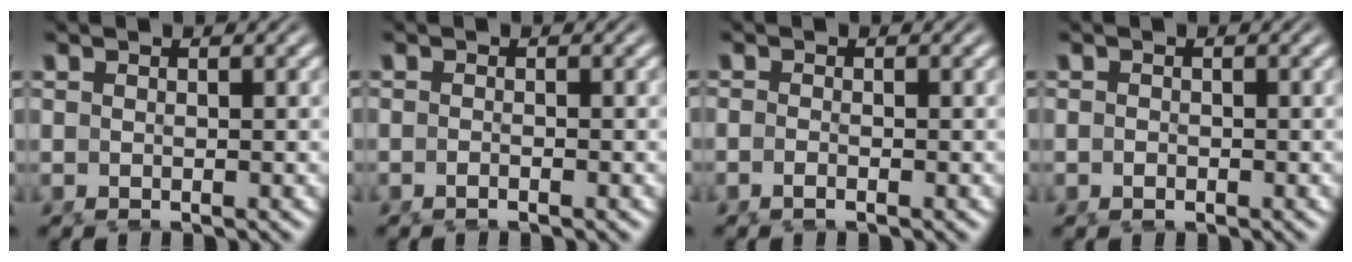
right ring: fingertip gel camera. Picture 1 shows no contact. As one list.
[{"total": 1.0, "force": [-0.9, -0.3, 0.3], "torque": [-0.004, -0.002, -0.017]}, {"total": 1.2, "force": [-1.0, -0.1, 0.6], "torque": [-0.012, -0.004, -0.017]}, {"total": 0.7, "force": [-0.6, -0.2, 0.1], "torque": [0.000, -0.010, -0.005]}]